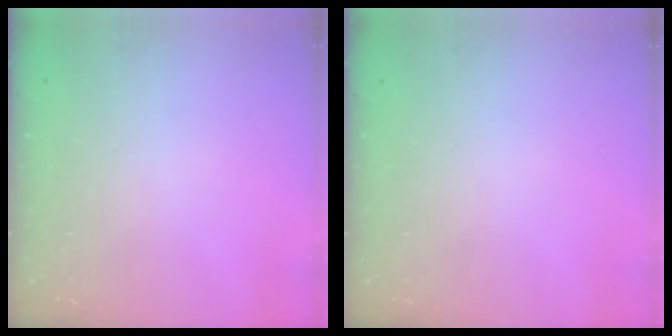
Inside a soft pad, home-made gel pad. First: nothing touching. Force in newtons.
{"total": 0.0}